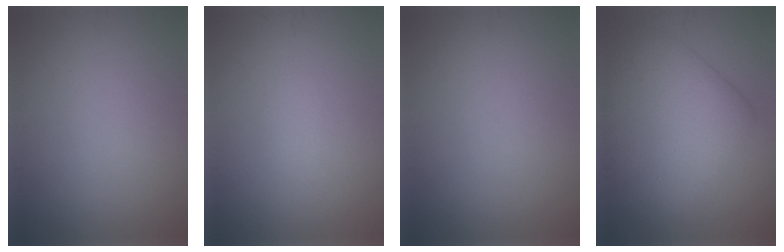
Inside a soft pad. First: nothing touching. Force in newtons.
{"total": 0.7, "press": 0.7, "slide": 0.1}
{"total": 0.0}
{"total": 8.6, "press": 8.6, "slide": 0.2}